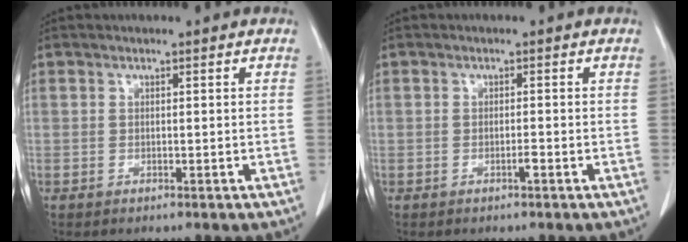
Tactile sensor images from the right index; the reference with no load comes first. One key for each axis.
{"total": 0.8, "fx": -0.6, "fy": 0.0, "fz": 0.5, "tx": -0.010, "ty": 0.001, "tz": -0.010}